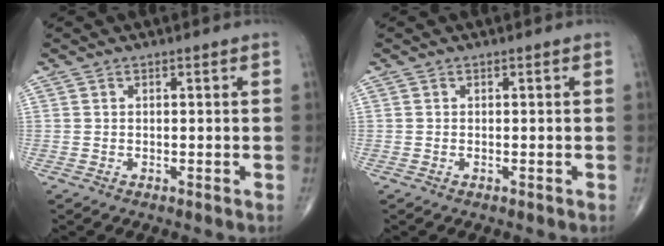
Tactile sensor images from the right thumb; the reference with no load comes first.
{"total": 0.0}